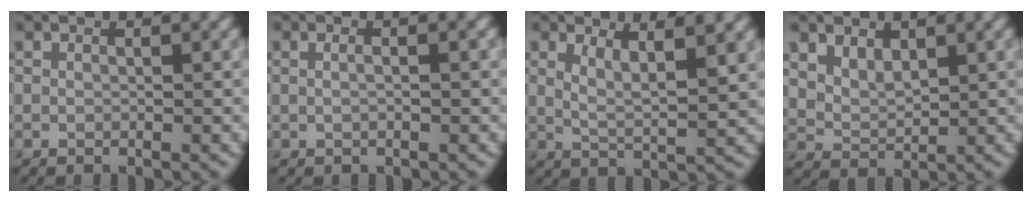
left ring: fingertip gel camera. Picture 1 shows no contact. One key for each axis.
{"total": 3.0, "fx": 1.1, "fy": 1.6, "fz": 2.3, "tx": -0.009, "ty": 0.020, "tz": -0.017}
{"total": 3.9, "fx": 1.9, "fy": 1.1, "fz": 3.2, "tx": -0.056, "ty": -0.007, "tz": 0.034}
{"total": 2.9, "fx": 1.7, "fy": 1.8, "fz": 1.5, "tx": -0.034, "ty": -0.004, "tz": 0.035}